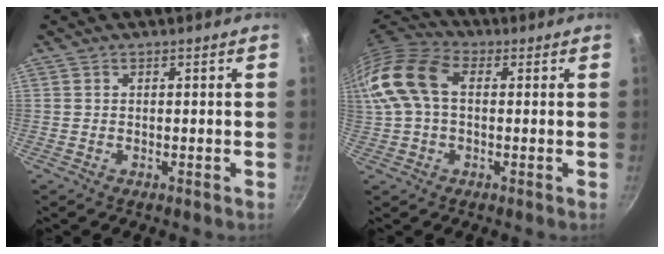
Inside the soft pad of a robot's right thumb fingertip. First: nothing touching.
{"total": 13.6, "force": [2.0, 8.5, 10.3], "torque": [-0.203, 0.028, 0.019]}